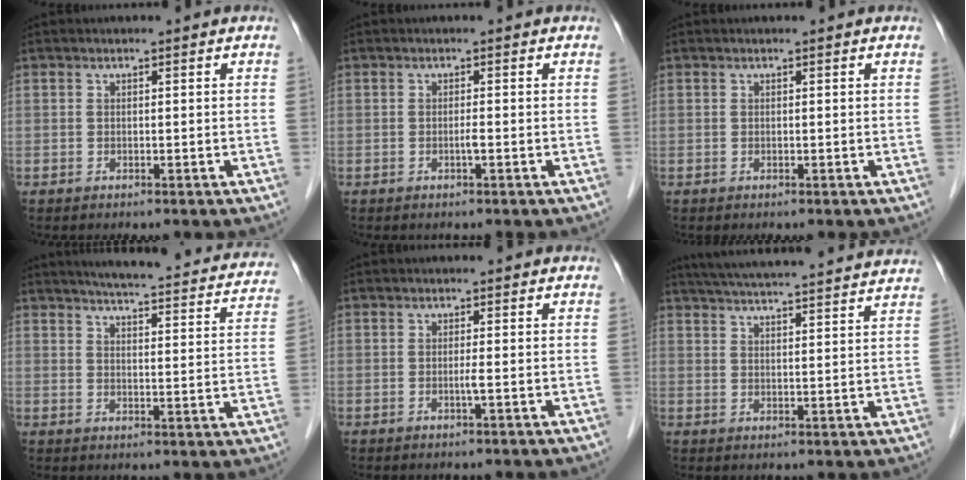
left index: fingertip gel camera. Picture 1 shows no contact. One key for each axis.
{"total": 0.7, "fx": -0.3, "fy": -0.1, "fz": 0.6, "tx": -0.013, "ty": 0.001, "tz": -0.007}
{"total": 0.0}
{"total": 23.3, "fx": 21.4, "fy": 2.9, "fz": 8.8, "tx": -0.113, "ty": -0.034, "tz": 0.248}
{"total": 0.8, "fx": -0.2, "fy": -0.3, "fz": 0.7, "tx": -0.009, "ty": 0.000, "tz": -0.007}
{"total": 24.7, "fx": 22.9, "fy": 0.9, "fz": 9.2, "tx": -0.151, "ty": -0.001, "tz": 0.294}